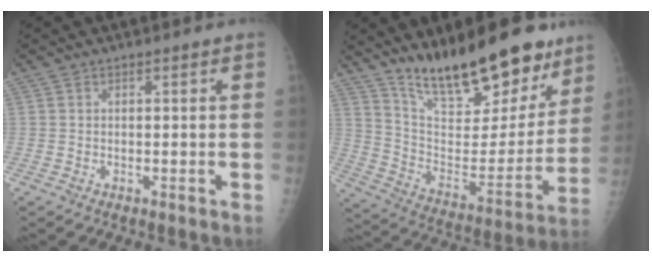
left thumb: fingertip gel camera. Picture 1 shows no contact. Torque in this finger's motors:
{"motor_torque": [0.50, 1.02, 1.52, -1.26, 0.35]}